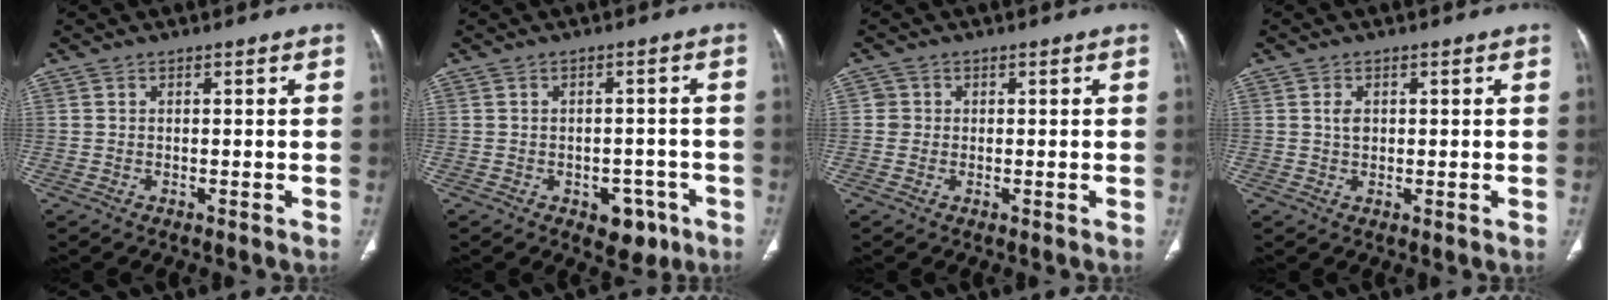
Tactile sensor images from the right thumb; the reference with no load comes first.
{"total": 5.7, "force": [-2.9, 3.8, 3.0], "torque": [-0.013, 0.019, -0.031]}
{"total": 1.6, "force": [0.1, 1.6, 0.1], "torque": [0.009, 0.005, -0.002]}
{"total": 1.9, "force": [0.4, 1.3, 1.3], "torque": [-0.019, -0.002, 0.007]}